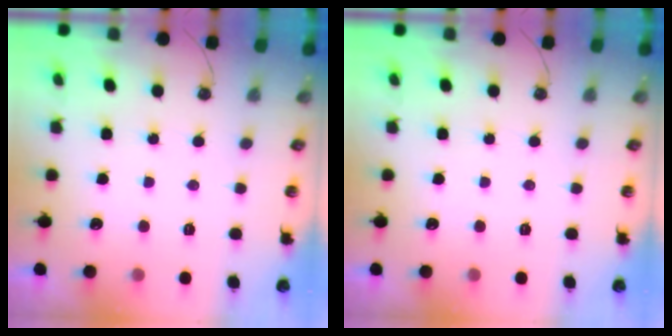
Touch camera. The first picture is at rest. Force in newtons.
{"total": 0.0}